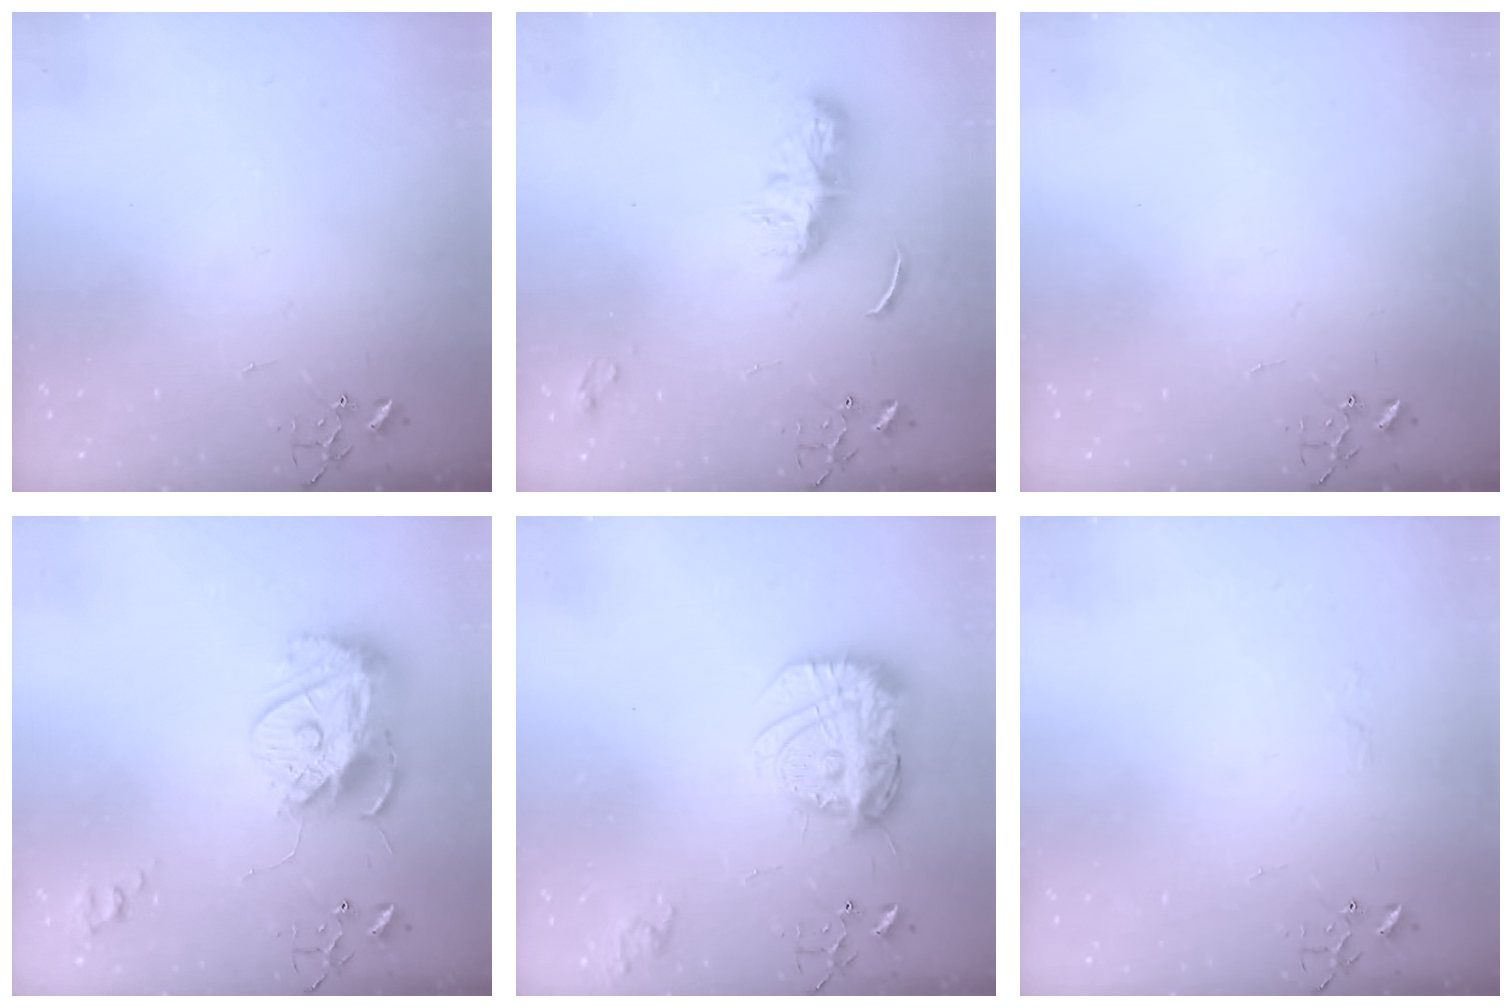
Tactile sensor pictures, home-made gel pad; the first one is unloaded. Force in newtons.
{"total": 8.2, "press": 8.2, "slide": 0.4}
{"total": 0.0}
{"total": 13.9, "press": 13.8, "slide": 1.3}
{"total": 16.5, "press": 16.5, "slide": 1.6}
{"total": 3.3, "press": 3.2, "slide": 0.5}